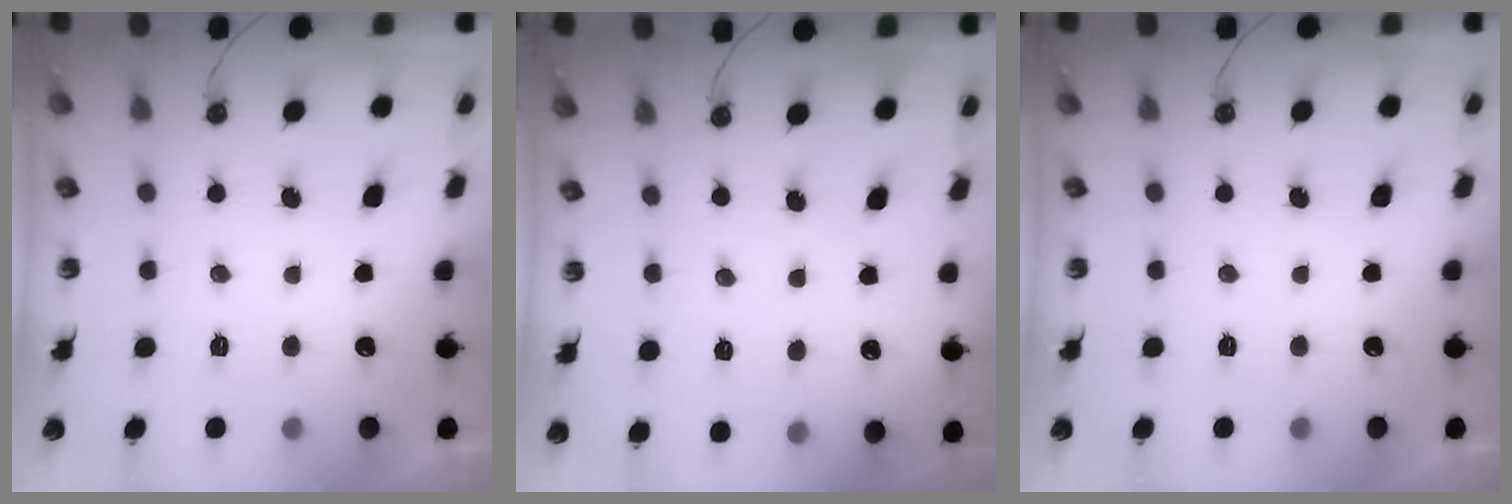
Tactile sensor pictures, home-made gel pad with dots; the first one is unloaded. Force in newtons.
{"total": 2.7, "press": 2.7, "slide": 0.4}
{"total": 0.0}